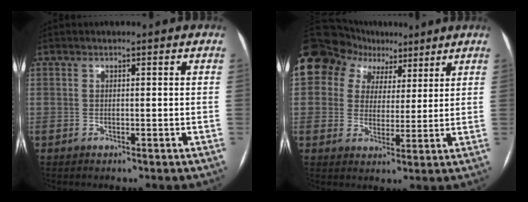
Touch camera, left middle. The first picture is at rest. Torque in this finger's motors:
{"motor_torque": [0.71, 0.00, 1.05, 0.21]}